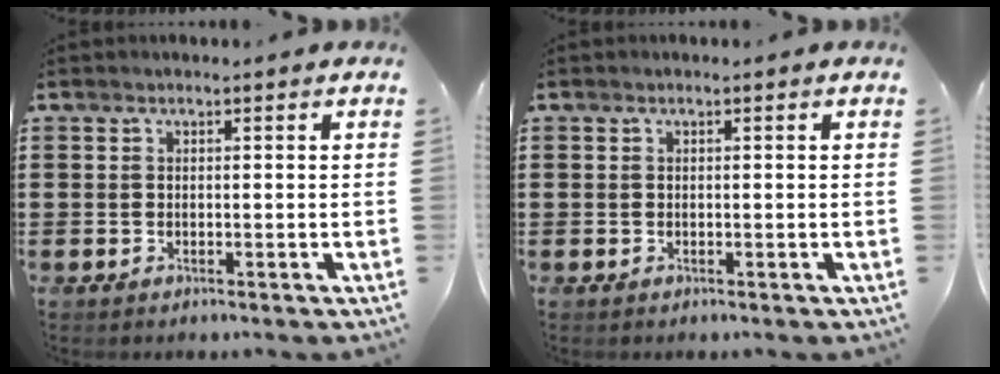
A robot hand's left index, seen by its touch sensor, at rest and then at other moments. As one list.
[{"total": 0.0}]